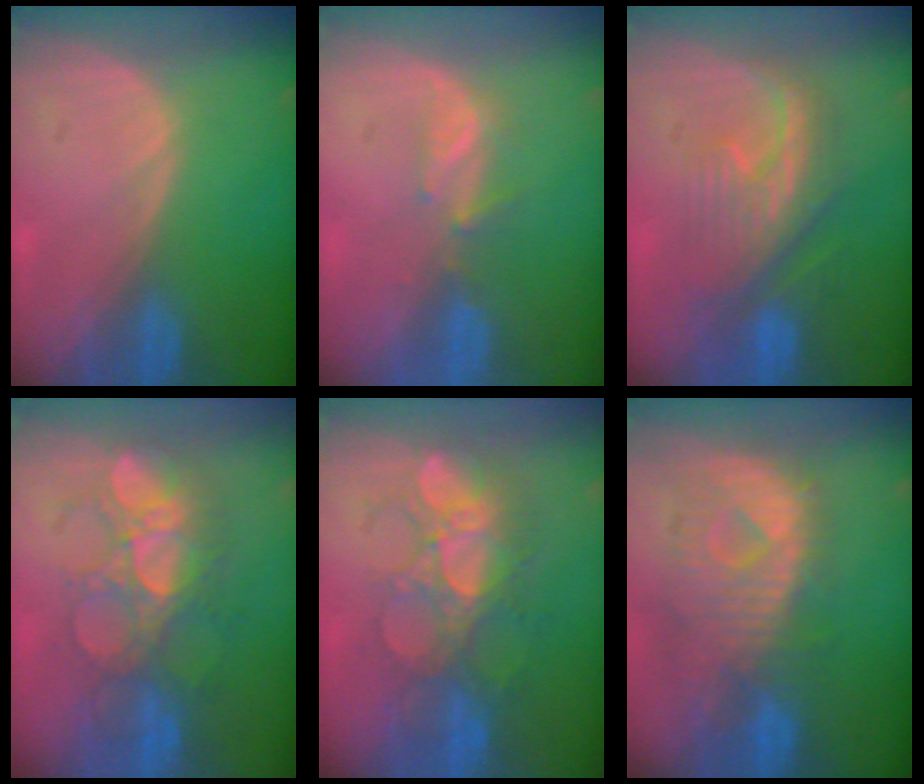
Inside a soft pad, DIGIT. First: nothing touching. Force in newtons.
{"total": 2.7, "press": 2.6, "slide": 0.8}
{"total": 7.9, "press": 7.8, "slide": 1.2}
{"total": 9.0, "press": 8.8, "slide": 1.8}
{"total": 8.8, "press": 8.5, "slide": 2.3}
{"total": 10.8, "press": 9.6, "slide": 5.0}